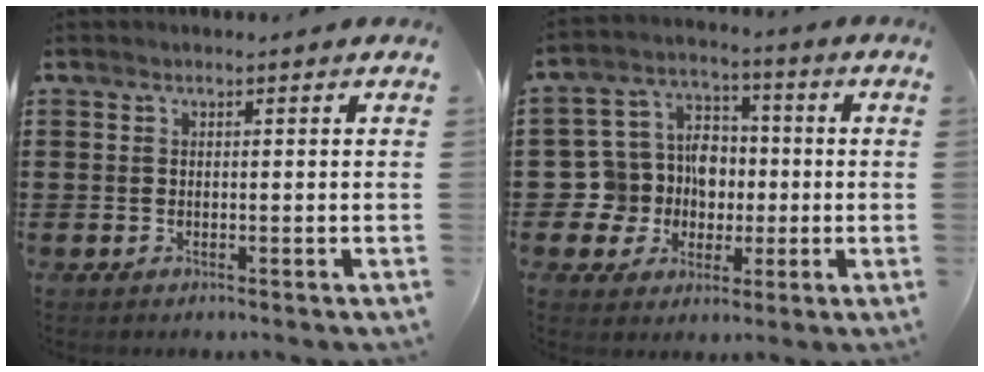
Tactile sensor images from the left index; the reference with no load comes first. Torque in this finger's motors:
{"motor_torque": [0.86, 0.10, 0.65, 0.04]}